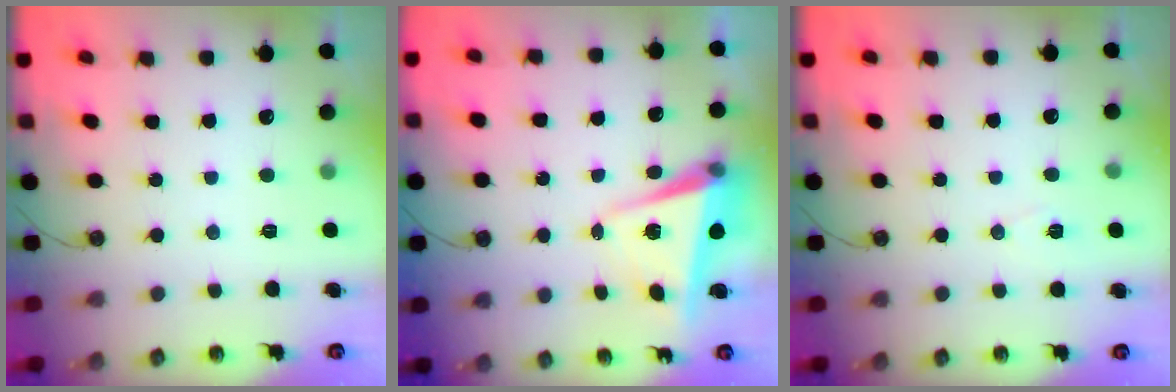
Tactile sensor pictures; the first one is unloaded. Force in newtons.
{"total": 5.4, "press": 5.3, "slide": 1.0}
{"total": 6.9, "press": 5.2, "slide": 4.5}